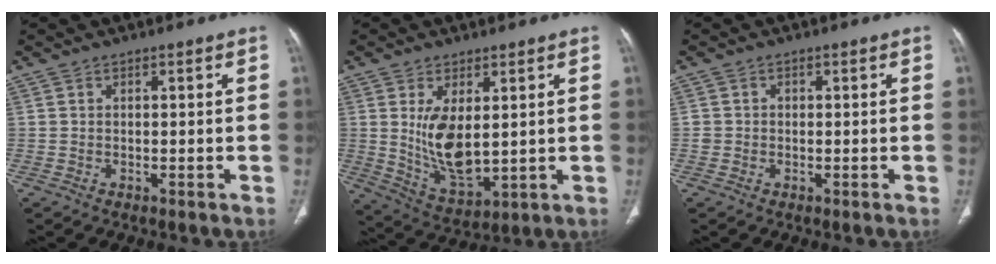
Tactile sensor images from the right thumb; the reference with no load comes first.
{"total": 10.4, "force": [1.7, 5.1, 8.9], "torque": [-0.156, -0.026, 0.051]}
{"total": 1.3, "force": [-0.2, 1.3, 0.2], "torque": [0.003, 0.005, -0.002]}